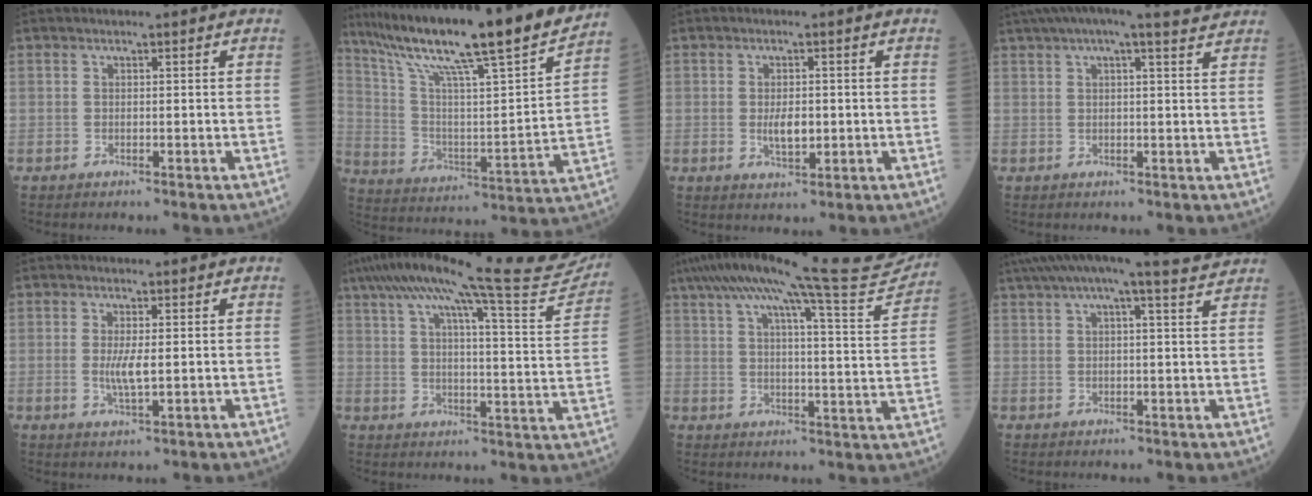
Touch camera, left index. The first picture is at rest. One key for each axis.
{"total": 24.3, "fx": 20.1, "fy": -0.5, "fz": 13.5, "tx": -0.230, "ty": -0.026, "tz": 0.314}
{"total": 3.5, "fx": -0.3, "fy": 1.5, "fz": 3.1, "tx": -0.059, "ty": -0.003, "tz": -0.001}
{"total": 9.9, "fx": 8.3, "fy": 0.9, "fz": 5.4, "tx": -0.093, "ty": 0.037, "tz": 0.104}
{"total": 3.4, "fx": 0.0, "fy": 0.6, "fz": 3.3, "tx": -0.071, "ty": -0.006, "tz": 0.002}
{"total": 26.0, "fx": 22.8, "fy": 1.0, "fz": 12.5, "tx": -0.198, "ty": -0.036, "tz": 0.289}
{"total": 23.2, "fx": 20.4, "fy": 0.2, "fz": 11.0, "tx": -0.178, "ty": -0.029, "tz": 0.267}
{"total": 12.1, "fx": 10.5, "fy": 0.2, "fz": 6.1, "tx": -0.109, "ty": 0.035, "tz": 0.137}